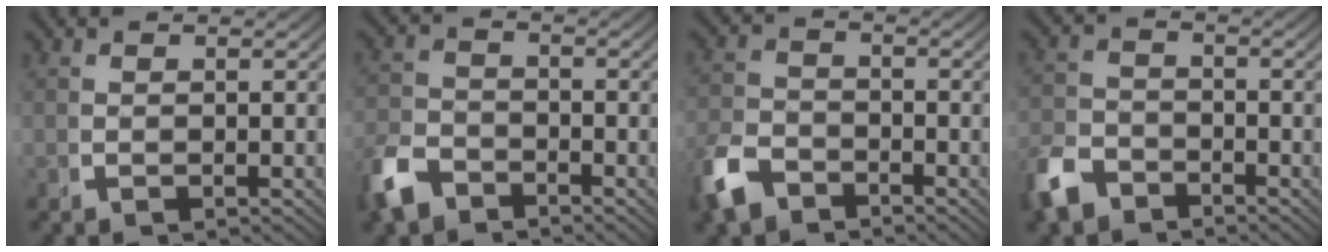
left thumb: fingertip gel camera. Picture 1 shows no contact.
{"total": 4.6, "force": [-3.7, 2.3, 1.4], "torque": [-0.038, -0.017, -0.064]}
{"total": 4.8, "force": [-3.7, 2.6, 1.7], "torque": [-0.044, -0.018, -0.063]}
{"total": 4.7, "force": [-3.9, 2.4, 1.3], "torque": [-0.032, -0.017, -0.067]}